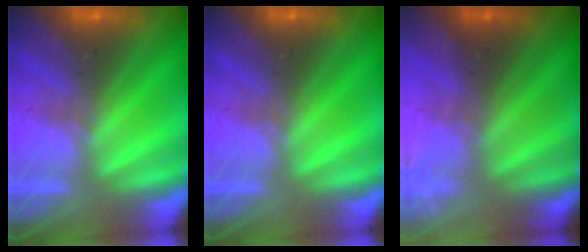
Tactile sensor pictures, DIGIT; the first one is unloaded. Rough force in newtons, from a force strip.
{"total": 0.0}
{"total": 2.9}